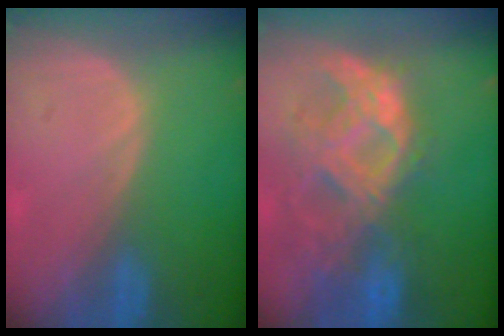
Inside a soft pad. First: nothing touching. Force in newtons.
{"total": 10.6, "press": 9.2, "slide": 5.3}